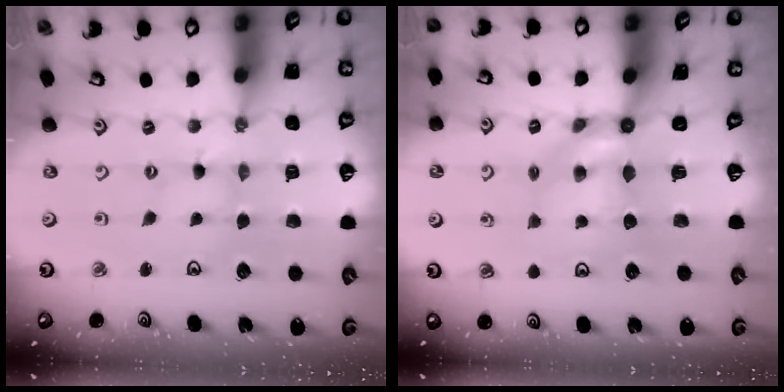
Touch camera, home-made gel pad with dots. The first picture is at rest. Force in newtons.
{"total": 5.5, "press": 5.5, "slide": 0.2}